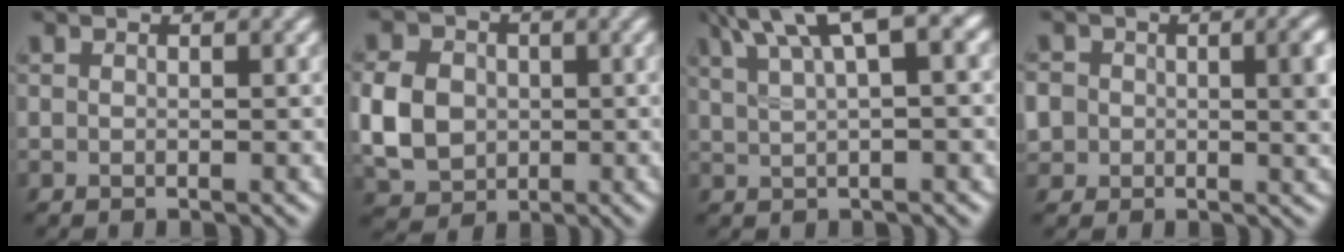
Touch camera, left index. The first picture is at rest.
{"total": 6.1, "force": [-0.2, 5.0, 3.5], "torque": [-0.084, 0.003, -0.010]}
{"total": 8.0, "force": [4.7, 2.1, 6.2], "torque": [-0.102, 0.028, 0.083]}
{"total": 7.2, "force": [0.2, 5.5, 4.6], "torque": [-0.060, 0.001, 0.000]}